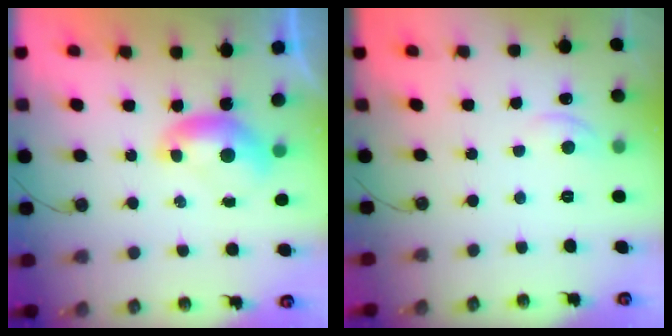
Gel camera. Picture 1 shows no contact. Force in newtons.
{"total": 1.1, "press": 0.7, "slide": 0.8}